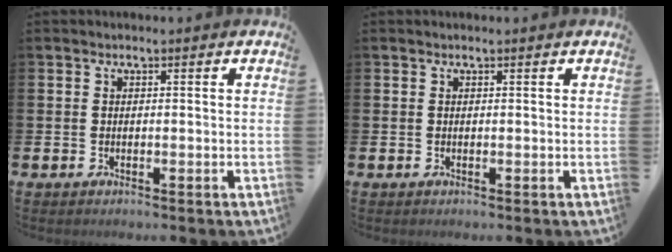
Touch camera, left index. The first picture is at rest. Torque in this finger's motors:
{"motor_torque": [0.04, -0.04, -0.16, -0.01]}